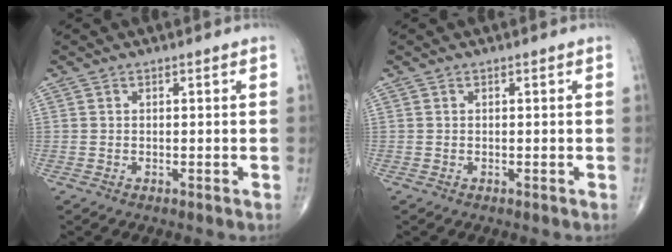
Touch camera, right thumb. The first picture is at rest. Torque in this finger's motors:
{"motor_torque": [-0.04, 0.04, 0.13, 0.13, 0.00]}